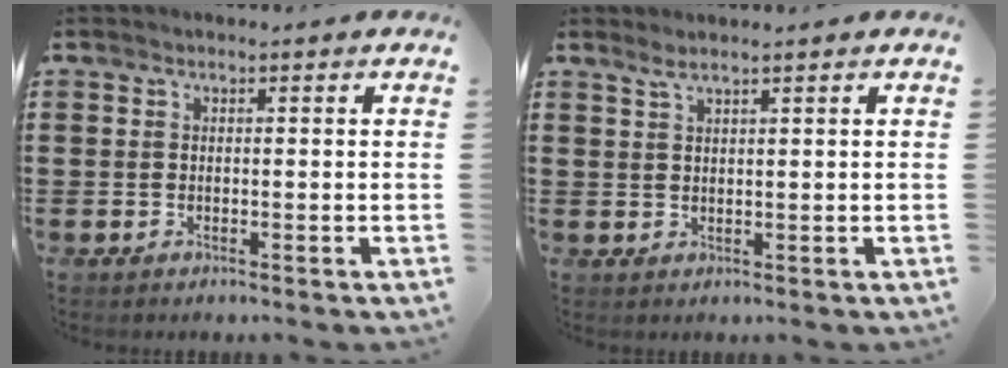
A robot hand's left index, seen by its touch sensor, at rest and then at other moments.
{"total": 1.4, "force": [1.1, -0.2, 0.9], "torque": [-0.018, 0.001, 0.020]}